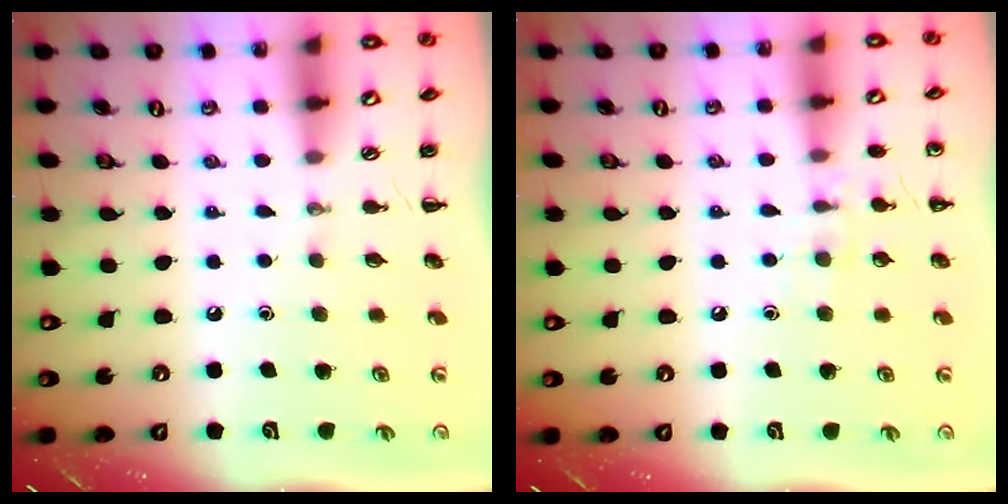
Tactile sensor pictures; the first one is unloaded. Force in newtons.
{"total": 7.5, "press": 7.2, "slide": 2.0}